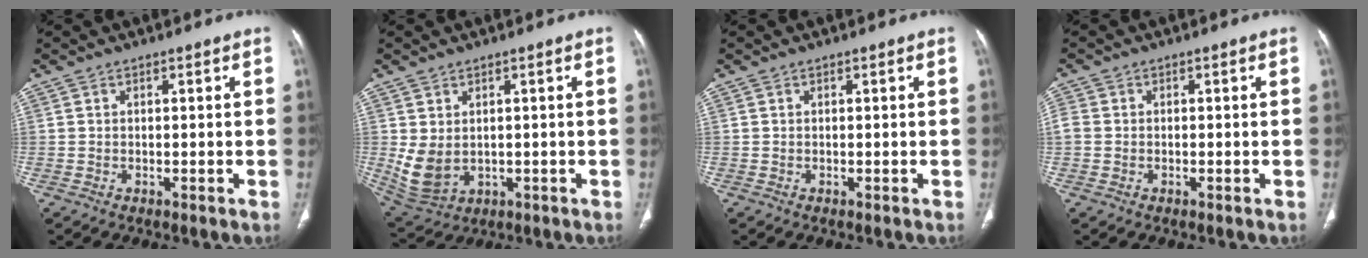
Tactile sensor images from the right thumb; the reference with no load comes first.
{"total": 6.6, "force": [0.4, 4.8, 4.5], "torque": [-0.087, -0.008, 0.035]}
{"total": 0.0}
{"total": 2.5, "force": [-0.2, 2.2, 1.2], "torque": [-0.033, 0.002, -0.005]}